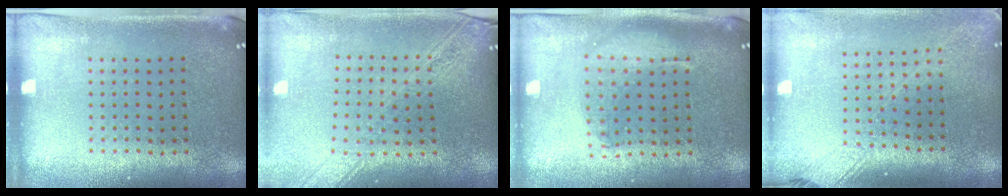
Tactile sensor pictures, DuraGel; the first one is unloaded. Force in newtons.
{"total": 2.2, "press": 1.9, "slide": 1.2}
{"total": 1.6, "press": 1.4, "slide": 0.7}
{"total": 1.8, "press": 1.4, "slide": 1.1}